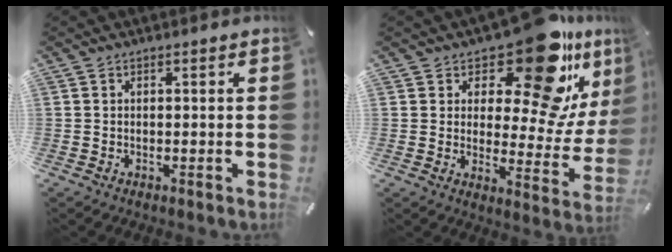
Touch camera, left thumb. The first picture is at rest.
{"total": 19.3, "force": [13.1, 7.2, 12.3], "torque": [-0.169, -0.111, 0.214]}